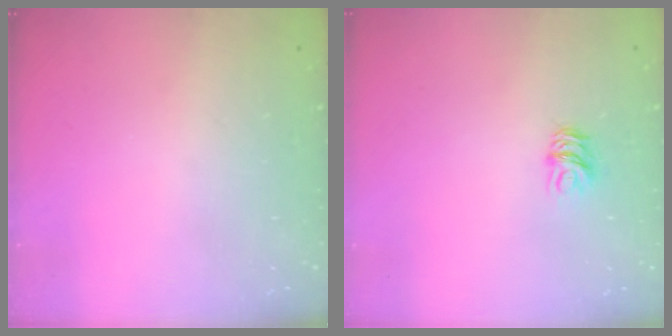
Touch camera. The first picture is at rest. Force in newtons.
{"total": 5.7, "press": 5.7, "slide": 0.5}